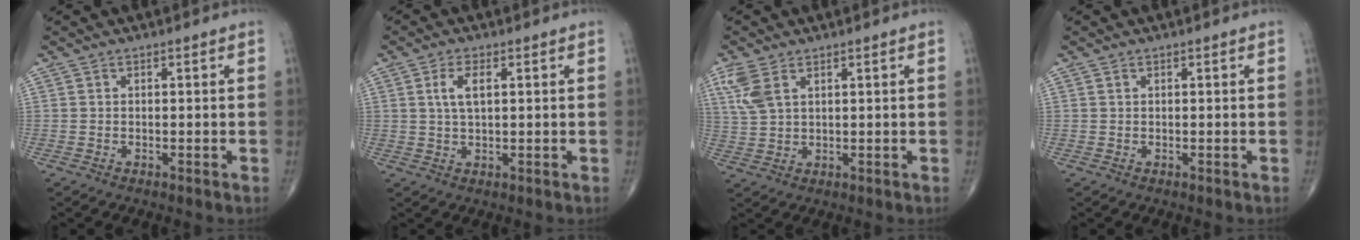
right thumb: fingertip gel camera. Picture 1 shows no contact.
{"total": 4.3, "force": [1.2, 1.8, 3.7], "torque": [-0.076, 0.002, 0.023]}
{"total": 5.6, "force": [2.7, 2.9, 3.9], "torque": [-0.098, 0.002, 0.064]}
{"total": 0.0}